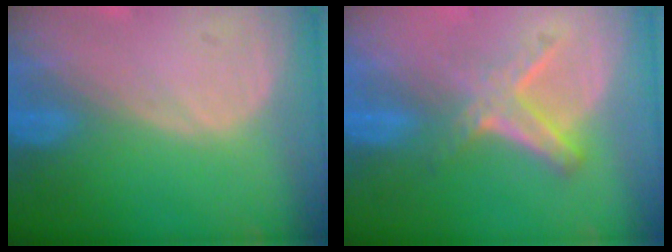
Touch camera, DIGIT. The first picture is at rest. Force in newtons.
{"total": 5.8, "press": 5.1, "slide": 2.8}